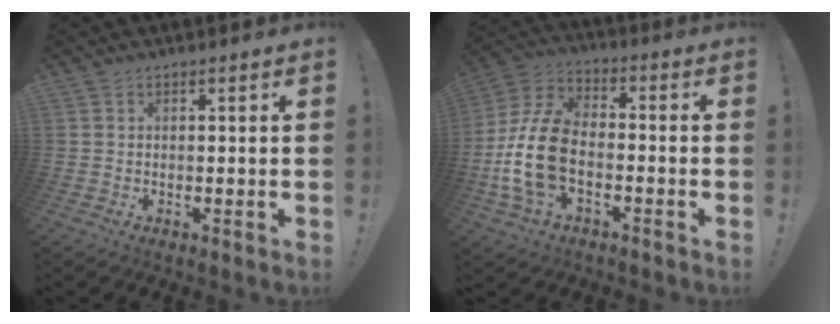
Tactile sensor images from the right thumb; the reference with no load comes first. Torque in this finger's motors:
{"motor_torque": [0.46, 0.52, 0.20, 0.00, 0.12]}